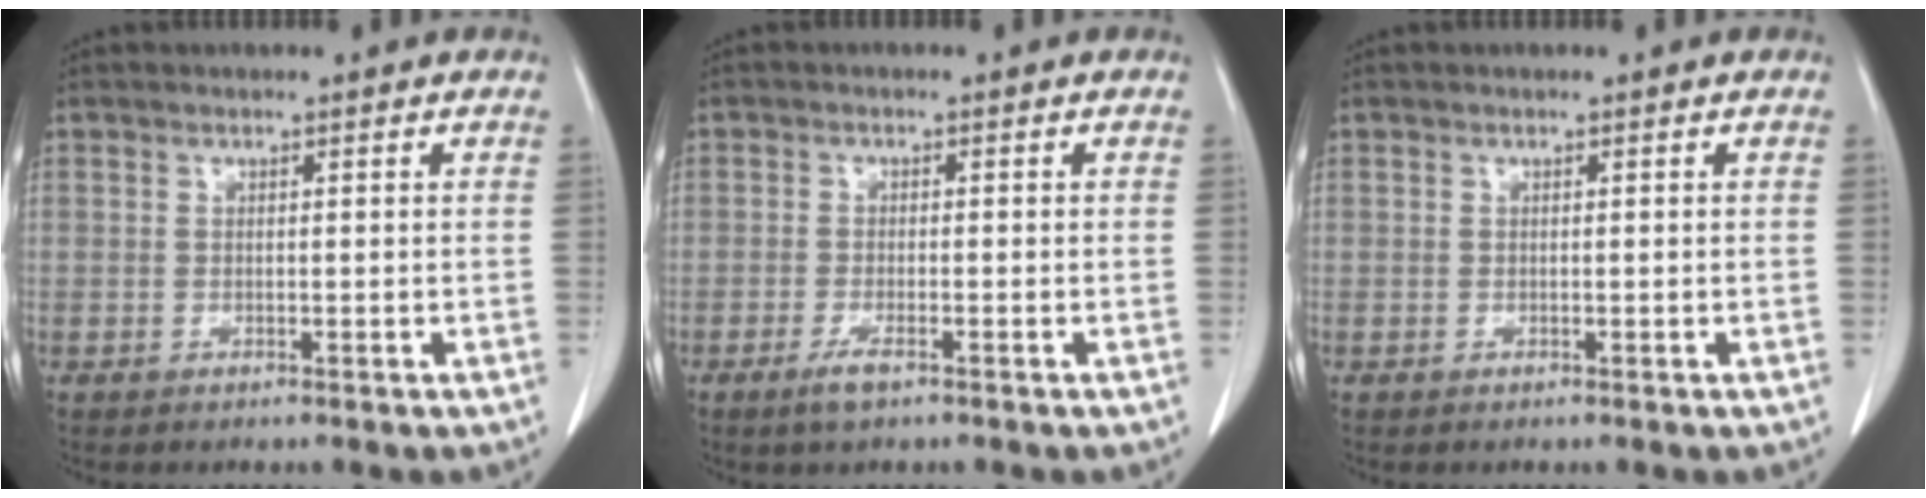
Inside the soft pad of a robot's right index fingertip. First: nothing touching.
{"total": 2.4, "force": [-1.5, 0.5, 1.8], "torque": [-0.036, -0.002, -0.028]}
{"total": 0.0}